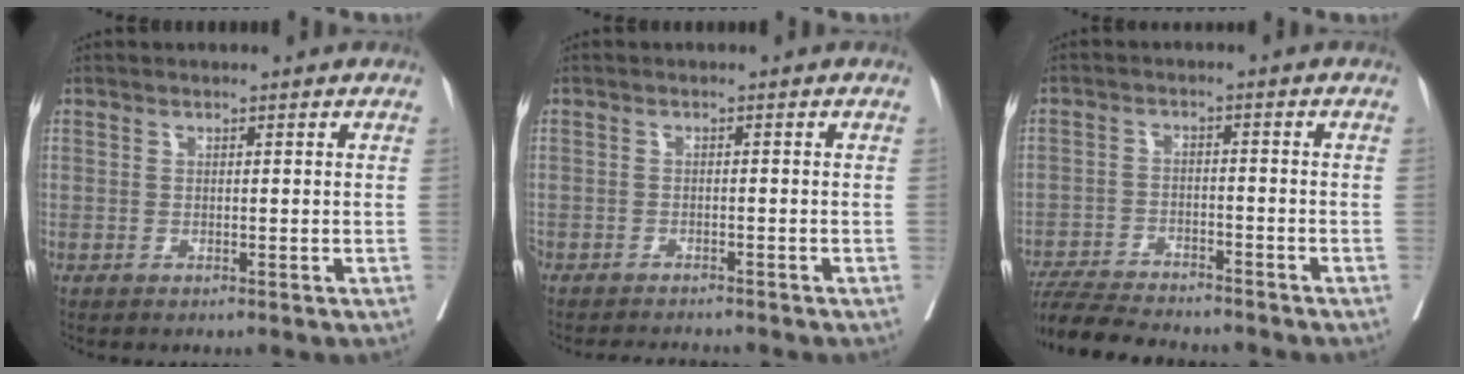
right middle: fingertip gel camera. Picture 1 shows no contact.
{"total": 4.8, "force": [-4.6, 0.5, 1.2], "torque": [-0.010, -0.007, -0.068]}
{"total": 11.4, "force": [-10.5, 1.5, 4.1], "torque": [-0.066, -0.008, -0.166]}